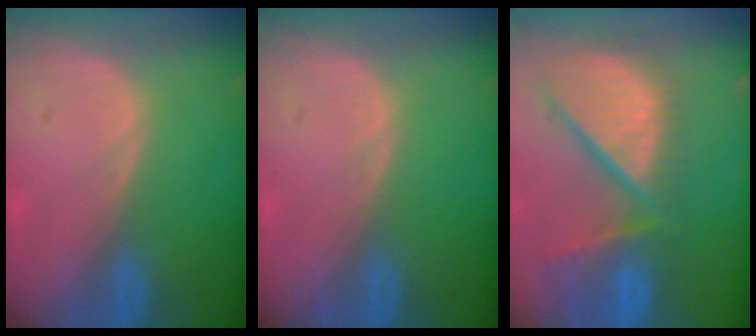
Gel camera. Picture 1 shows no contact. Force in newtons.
{"total": 0.0}
{"total": 13.1, "press": 11.0, "slide": 7.2}